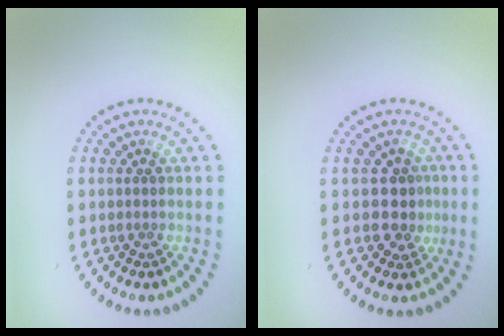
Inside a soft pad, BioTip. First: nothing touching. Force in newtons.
{"total": 2.5, "press": 2.2, "slide": 1.1}